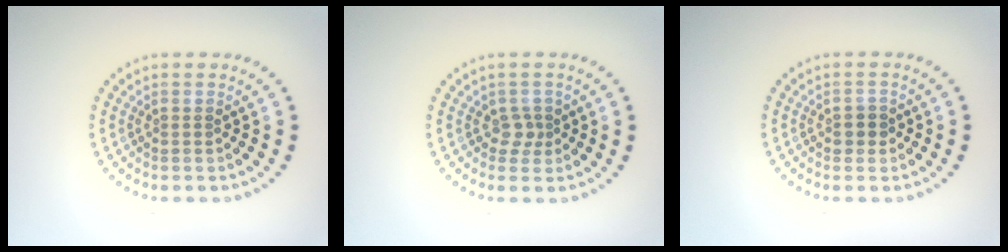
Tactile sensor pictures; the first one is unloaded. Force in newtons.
{"total": 1.4, "press": 1.1, "slide": 0.7}
{"total": 1.3, "press": 1.3, "slide": 0.4}